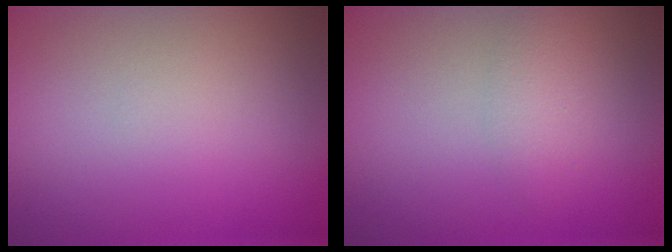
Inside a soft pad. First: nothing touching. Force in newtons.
{"total": 1.8, "press": 1.8, "slide": 0.2}